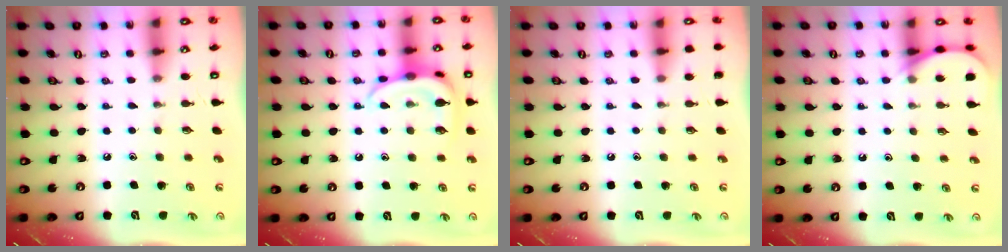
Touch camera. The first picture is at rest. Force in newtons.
{"total": 13.7, "press": 13.7, "slide": 0.9}
{"total": 0.0}
{"total": 6.1, "press": 6.0, "slide": 0.7}